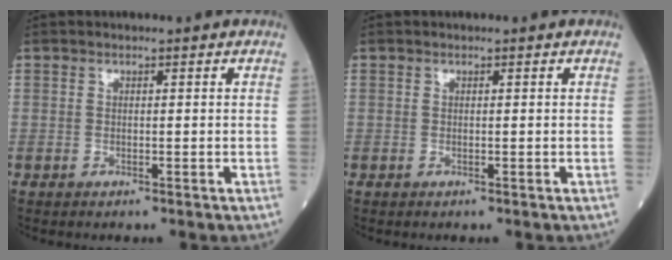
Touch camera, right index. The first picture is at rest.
{"total": 0.0}